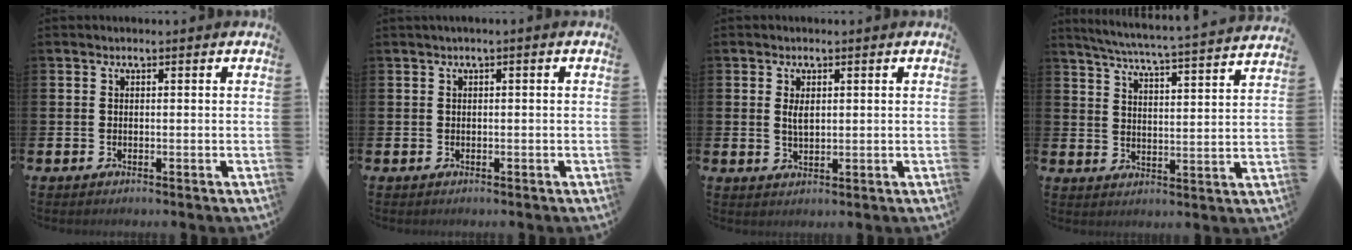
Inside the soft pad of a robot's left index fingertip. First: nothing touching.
{"total": 0.5, "force": [0.0, 0.0, 0.5], "torque": [-0.011, 0.001, -0.001]}
{"total": 2.1, "force": [0.9, 1.0, 1.6], "torque": [-0.019, -0.001, 0.011]}
{"total": 5.9, "force": [5.6, -0.3, 1.7], "torque": [-0.055, -0.048, 0.095]}